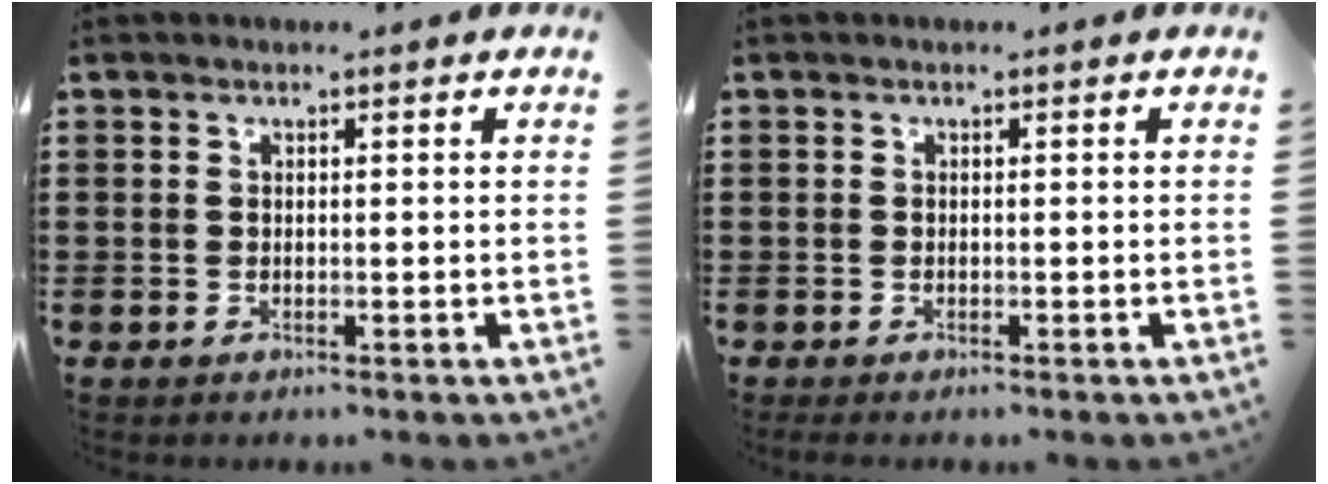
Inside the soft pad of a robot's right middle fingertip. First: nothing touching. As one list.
[{"total": 0.5, "force": [-0.5, 0.3, 0.1], "torque": [-0.001, 0.002, -0.011]}]